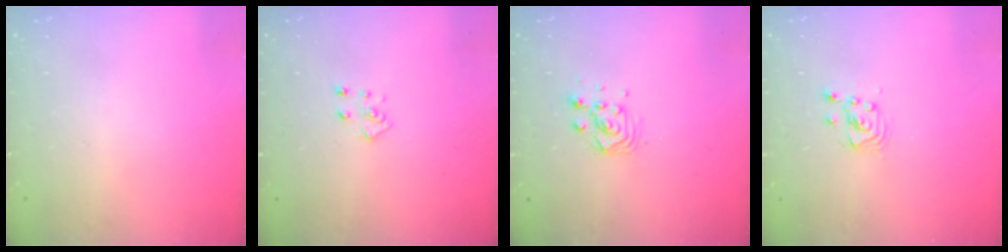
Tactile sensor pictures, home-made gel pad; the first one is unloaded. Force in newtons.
{"total": 4.6, "press": 4.6, "slide": 0.4}
{"total": 7.3, "press": 7.3, "slide": 0.4}
{"total": 2.5, "press": 2.5, "slide": 0.2}